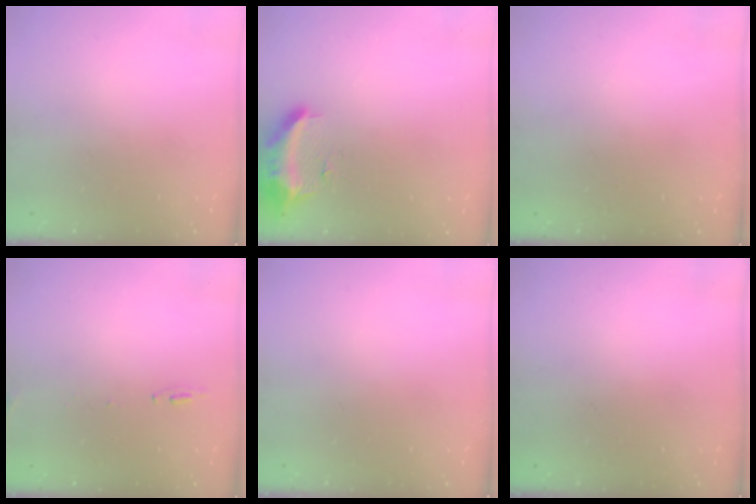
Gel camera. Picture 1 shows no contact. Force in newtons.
{"total": 10.0, "press": 10.0, "slide": 0.4}
{"total": 0.0}
{"total": 6.1, "press": 6.0, "slide": 0.9}
{"total": 0.0}
{"total": 0.0}